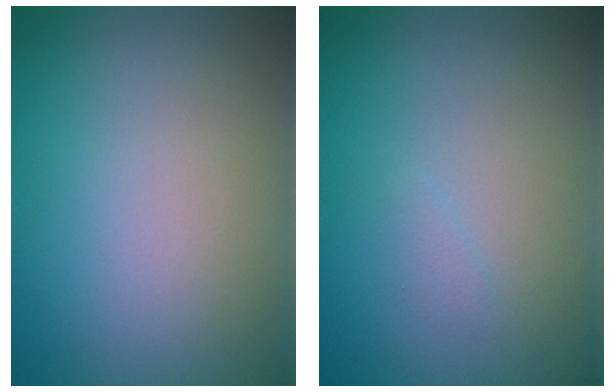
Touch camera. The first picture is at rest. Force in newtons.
{"total": 0.5, "press": 0.5, "slide": 0.0}